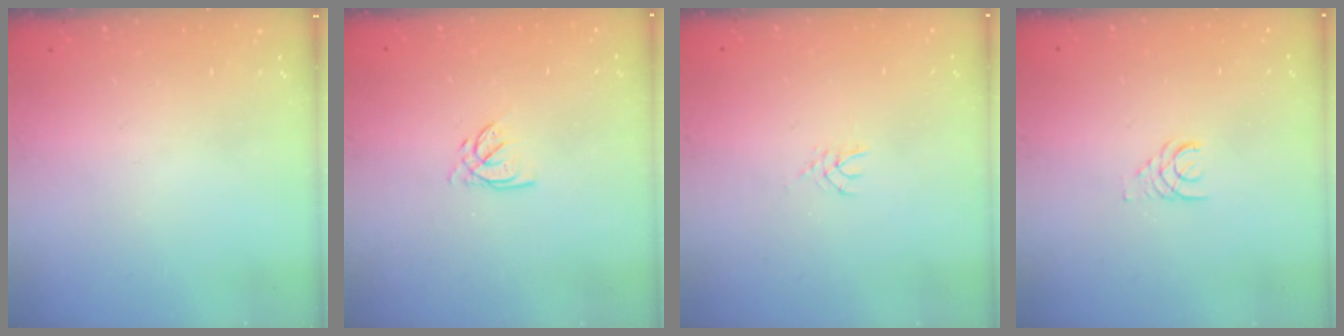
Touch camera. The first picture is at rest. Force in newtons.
{"total": 2.8, "press": 2.8, "slide": 0.1}
{"total": 2.5, "press": 2.4, "slide": 0.4}
{"total": 1.7, "press": 1.7, "slide": 0.2}